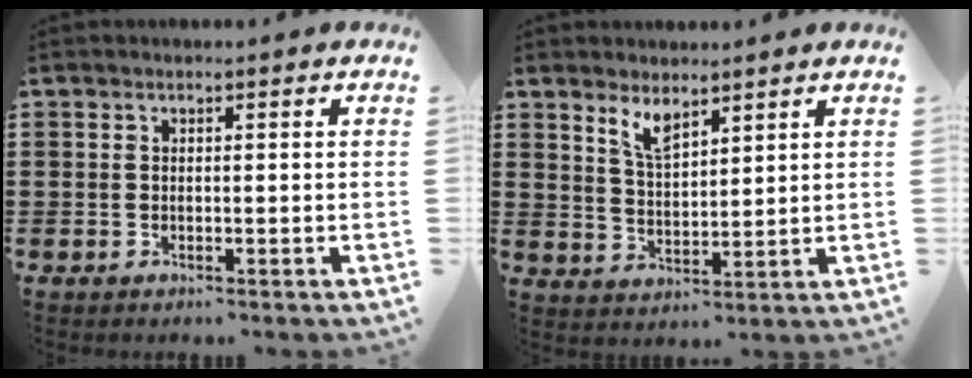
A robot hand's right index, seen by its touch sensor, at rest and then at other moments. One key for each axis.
{"total": 4.2, "fx": 3.4, "fy": 1.2, "fz": 2.2, "tx": -0.053, "ty": -0.004, "tz": 0.062}